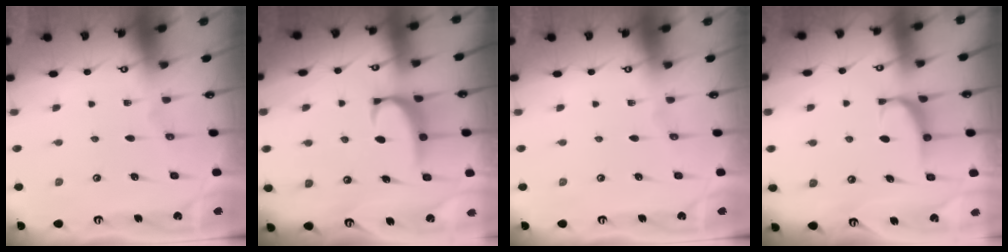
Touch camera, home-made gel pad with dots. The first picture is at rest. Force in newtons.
{"total": 2.4, "press": 2.3, "slide": 0.6}
{"total": 0.0}
{"total": 2.4, "press": 2.3, "slide": 0.7}